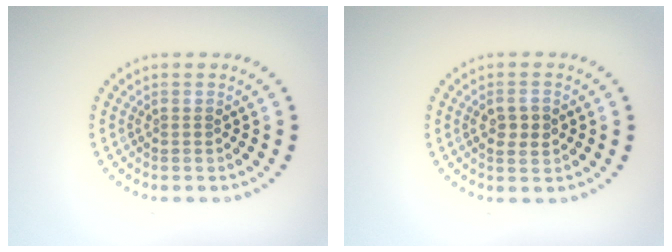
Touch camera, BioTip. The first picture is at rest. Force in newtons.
{"total": 2.3, "press": 2.3, "slide": 0.0}